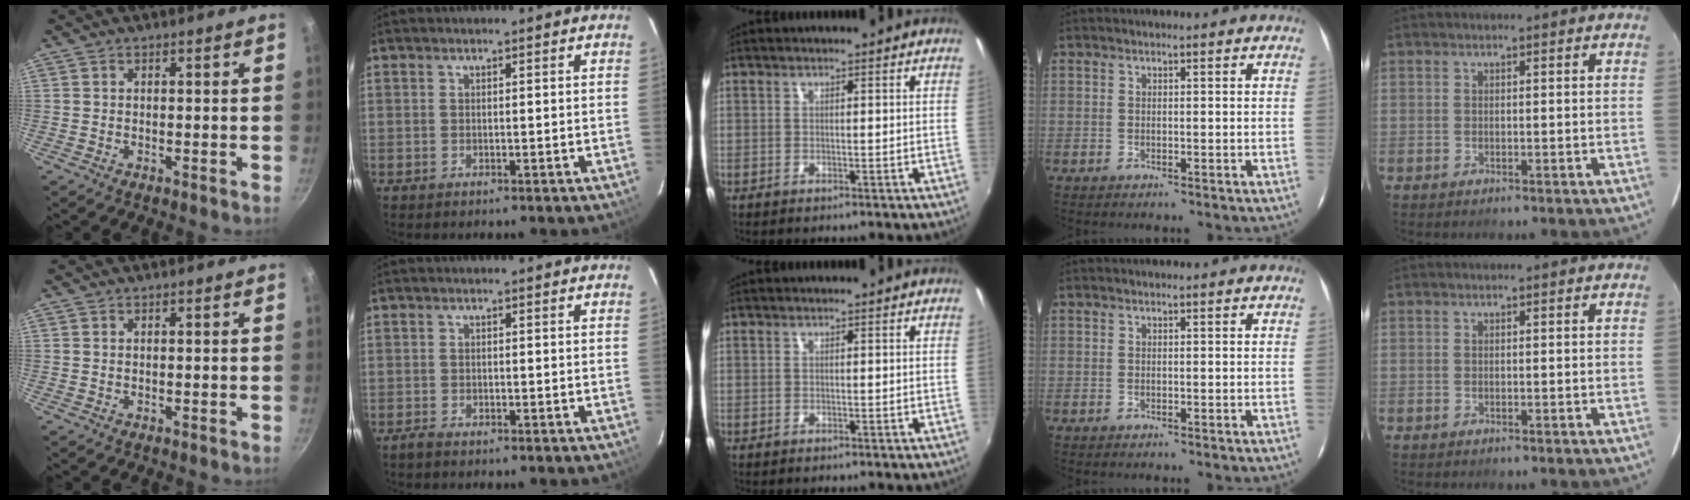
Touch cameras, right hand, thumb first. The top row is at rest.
{"index": {"total": 2.2, "force": [-1.7, 0.8, 1.2], "torque": [-0.026, -0.004, -0.031]}}